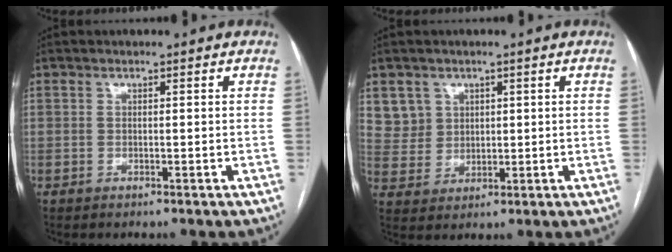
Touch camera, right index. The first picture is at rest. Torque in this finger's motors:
{"motor_torque": [-0.13, 0.25, 0.00, 0.02]}